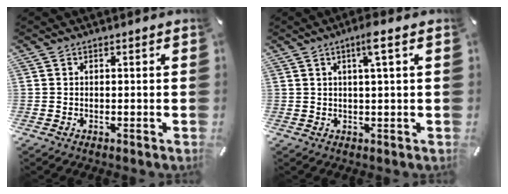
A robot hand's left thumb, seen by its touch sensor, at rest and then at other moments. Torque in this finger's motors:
{"motor_torque": [0.14, -0.09, 0.04, -0.07, 0.07]}